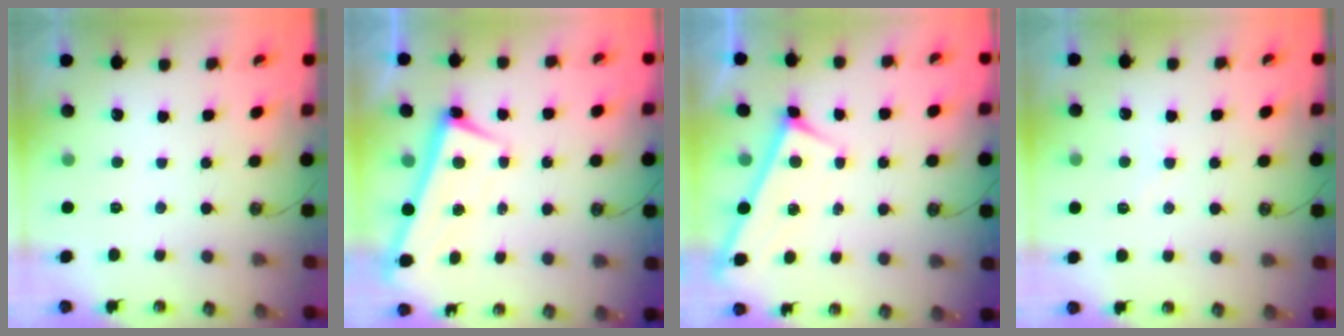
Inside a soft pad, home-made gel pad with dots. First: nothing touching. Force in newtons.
{"total": 2.6, "press": 2.5, "slide": 0.7}
{"total": 3.3, "press": 3.3, "slide": 0.3}
{"total": 4.3, "press": 4.2, "slide": 0.5}